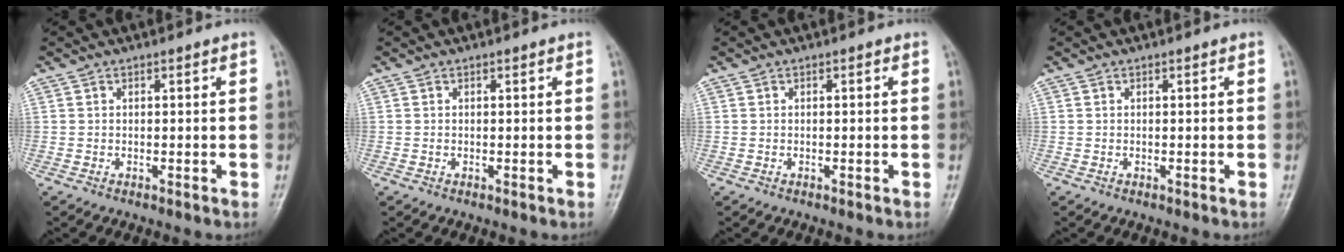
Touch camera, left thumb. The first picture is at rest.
{"total": 0.0}
{"total": 0.0}
{"total": 0.0}